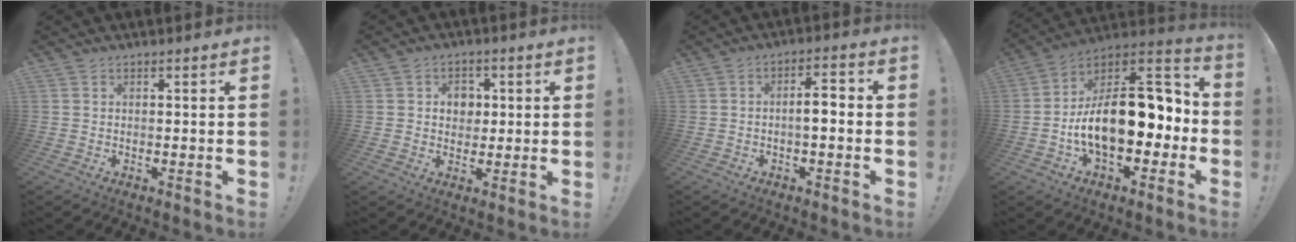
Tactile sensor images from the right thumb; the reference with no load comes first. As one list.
[{"total": 5.5, "force": [1.0, 4.8, 2.5], "torque": [-0.032, -0.002, 0.015]}, {"total": 5.5, "force": [-1.1, 1.8, 5.1], "torque": [-0.074, 0.005, -0.023]}, {"total": 21.9, "force": [-2.0, 12.0, 18.2], "torque": [-0.293, 0.010, -0.022]}]